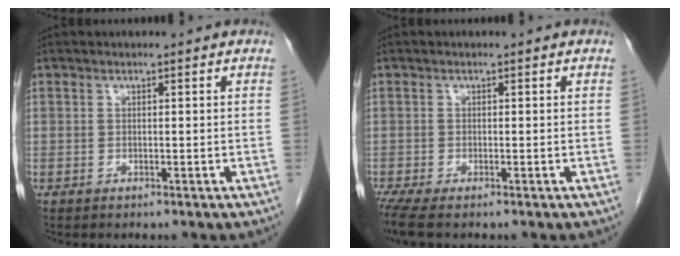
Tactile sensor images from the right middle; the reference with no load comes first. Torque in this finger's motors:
{"motor_torque": [0.60, -0.47, 0.06, 0.05]}